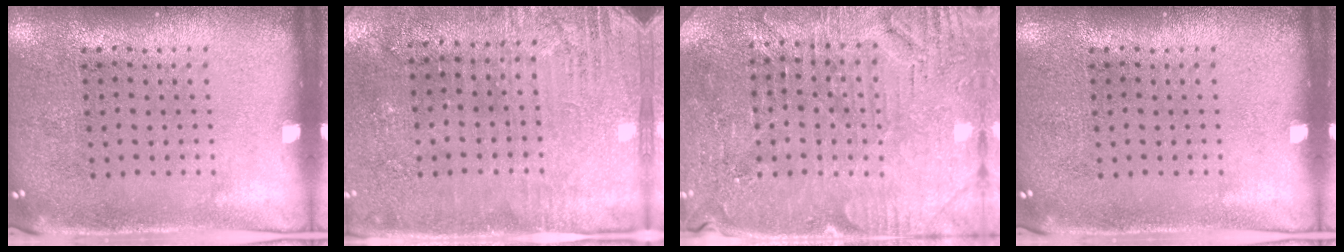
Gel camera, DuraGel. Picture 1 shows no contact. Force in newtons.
{"total": 2.9, "press": 2.8, "slide": 0.9}
{"total": 3.4, "press": 3.3, "slide": 0.4}
{"total": 0.0}